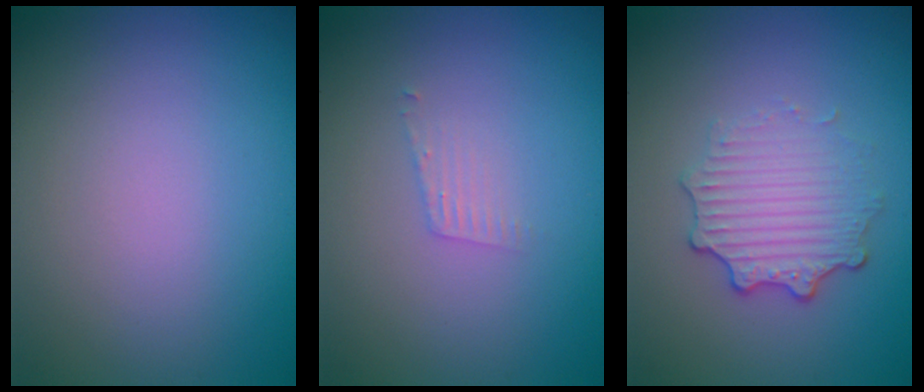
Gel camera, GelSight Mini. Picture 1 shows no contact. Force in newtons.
{"total": 0.9, "press": 0.9, "slide": 0.1}
{"total": 3.4, "press": 2.7, "slide": 2.0}